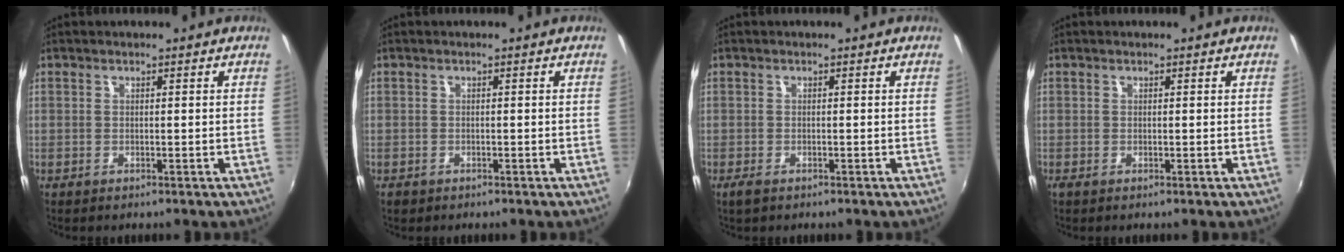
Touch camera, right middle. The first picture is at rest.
{"total": 1.2, "force": [-0.9, 0.8, 0.3], "torque": [-0.011, -0.002, -0.014]}
{"total": 1.9, "force": [-1.4, 0.8, 1.0], "torque": [-0.022, -0.006, -0.025]}
{"total": 0.0}